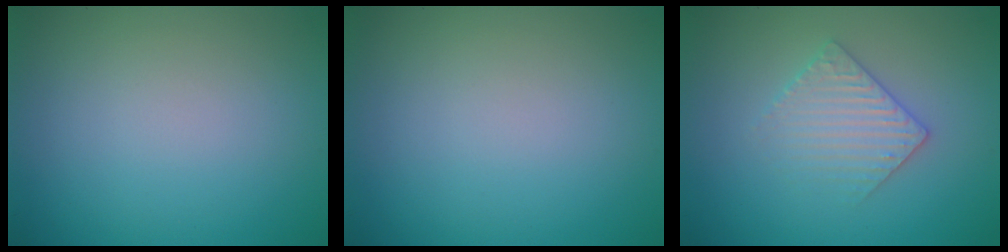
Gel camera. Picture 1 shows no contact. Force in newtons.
{"total": 0.0}
{"total": 3.0, "press": 2.9, "slide": 0.6}